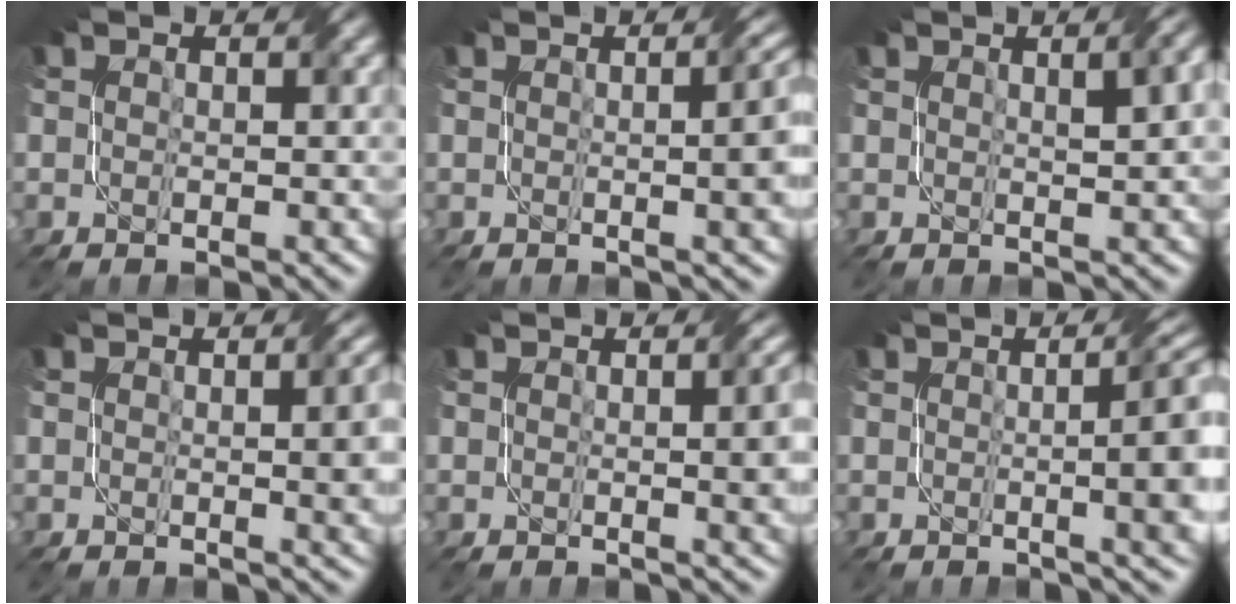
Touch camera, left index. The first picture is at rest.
{"total": 7.3, "force": [0.4, 3.1, 6.5], "torque": [-0.026, 0.020, 0.001]}
{"total": 3.9, "force": [1.6, 1.4, 3.4], "torque": [-0.025, 0.015, 0.016]}
{"total": 4.7, "force": [0.5, 1.6, 4.4], "torque": [-0.035, 0.008, 0.011]}
{"total": 5.1, "force": [0.4, 1.8, 4.7], "torque": [-0.033, 0.009, 0.011]}
{"total": 10.4, "force": [0.8, 4.3, 9.5], "torque": [-0.059, 0.022, -0.003]}